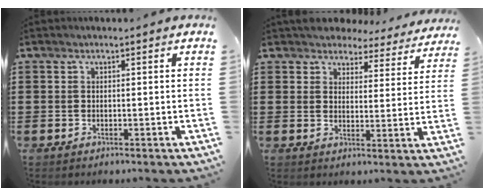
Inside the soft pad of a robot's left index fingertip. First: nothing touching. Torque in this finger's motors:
{"motor_torque": [0.00, -2.14, -0.75, 0.00]}